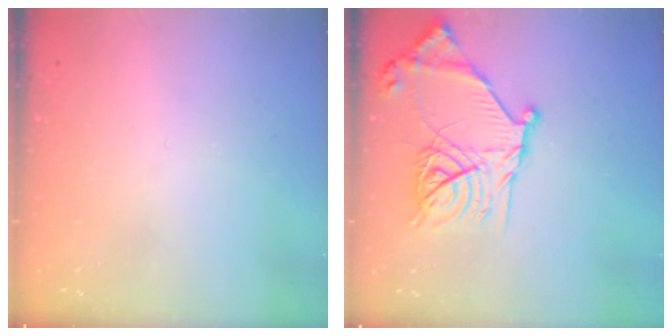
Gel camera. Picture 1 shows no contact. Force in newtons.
{"total": 18.8, "press": 18.7, "slide": 2.0}